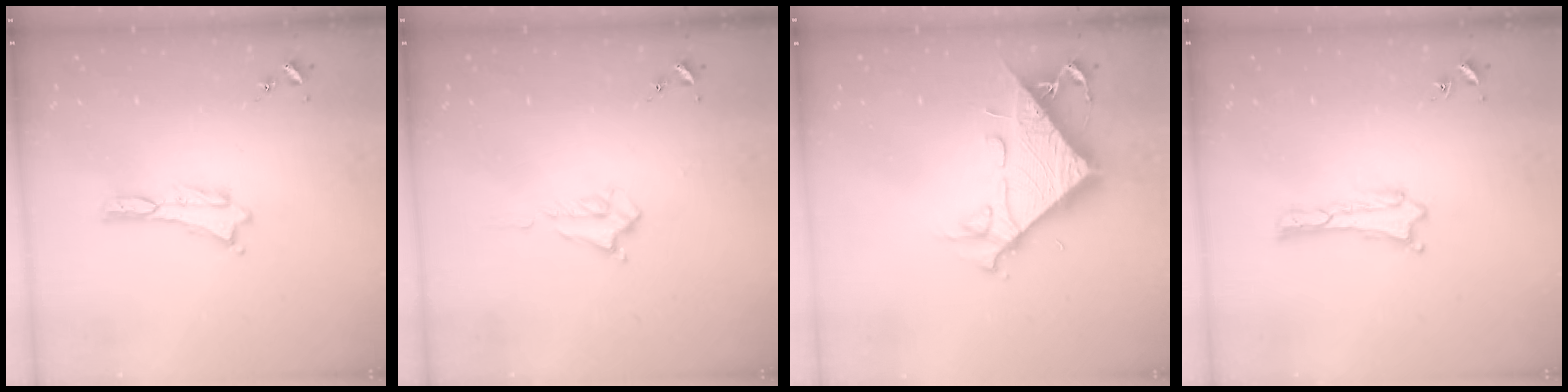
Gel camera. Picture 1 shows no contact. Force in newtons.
{"total": 1.7, "press": 1.7, "slide": 0.3}
{"total": 11.0, "press": 11.0, "slide": 1.1}
{"total": 0.0}